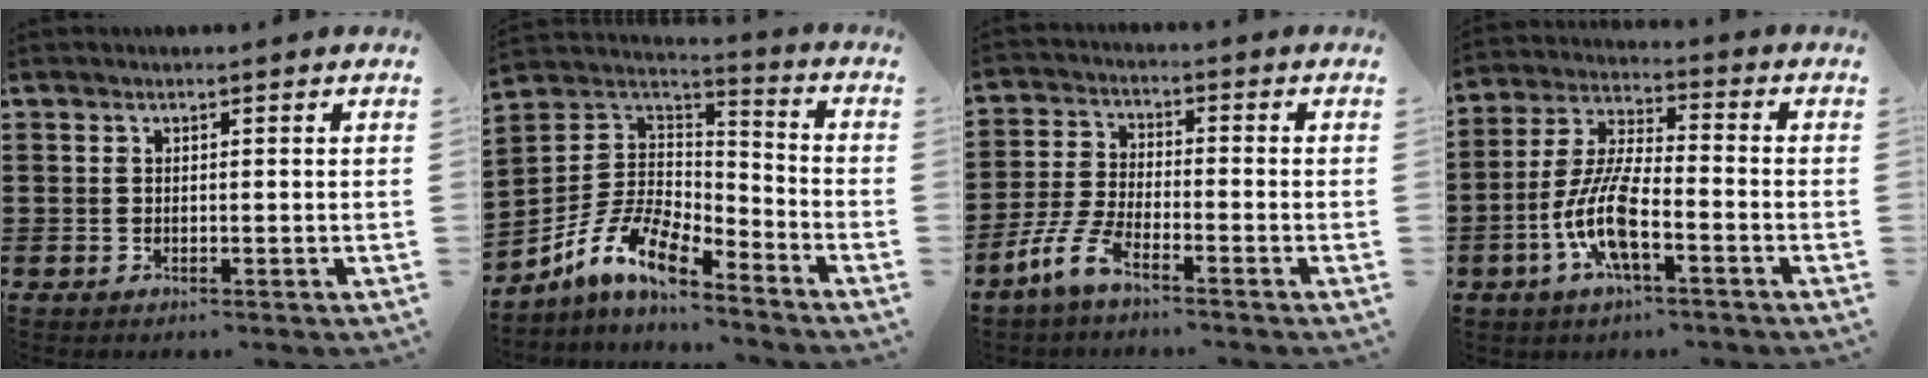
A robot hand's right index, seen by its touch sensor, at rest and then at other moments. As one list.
[{"total": 11.1, "force": [-7.1, 4.4, 7.2], "torque": [-0.168, 0.007, -0.145]}, {"total": 5.6, "force": [-4.3, 0.8, 3.5], "torque": [-0.100, -0.011, -0.091]}, {"total": 9.7, "force": [-3.9, 2.7, 8.5], "torque": [-0.193, -0.005, -0.078]}]